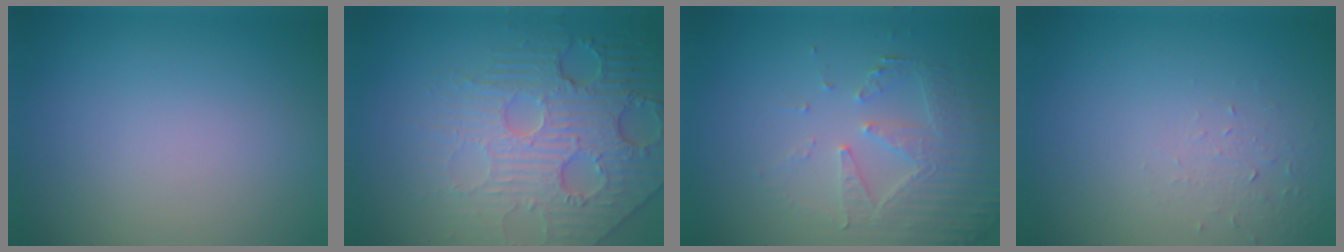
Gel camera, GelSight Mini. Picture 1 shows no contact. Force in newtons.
{"total": 7.6, "press": 5.6, "slide": 5.2}
{"total": 5.2, "press": 3.7, "slide": 3.6}
{"total": 1.0, "press": 0.4, "slide": 0.9}